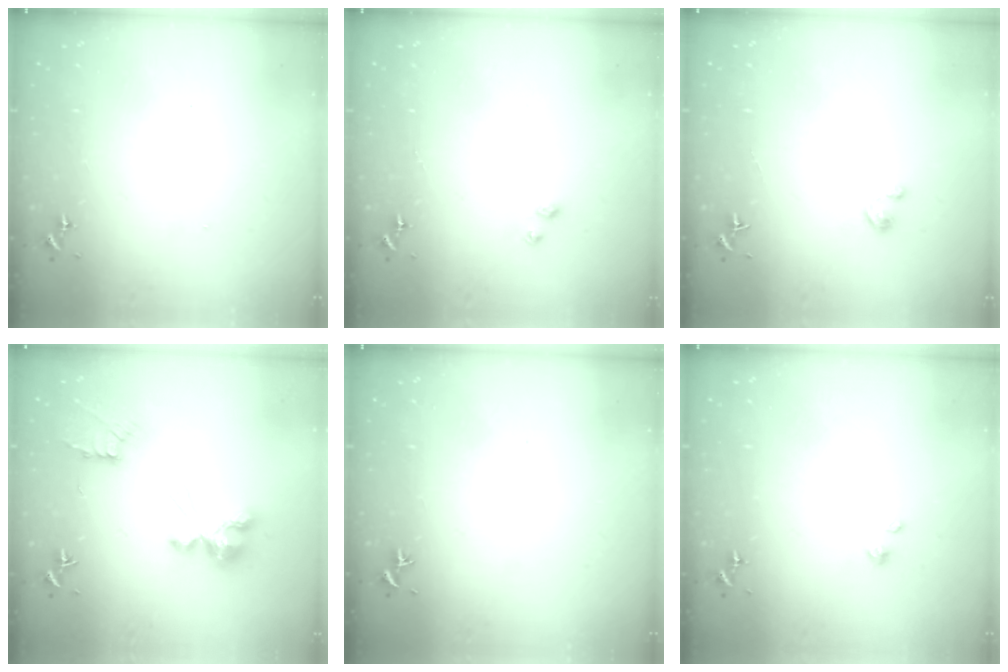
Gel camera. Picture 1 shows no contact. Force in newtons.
{"total": 2.3, "press": 2.3, "slide": 0.3}
{"total": 2.6, "press": 2.6, "slide": 0.2}
{"total": 9.8, "press": 9.8, "slide": 0.2}
{"total": 0.0}
{"total": 2.4, "press": 2.4, "slide": 0.3}